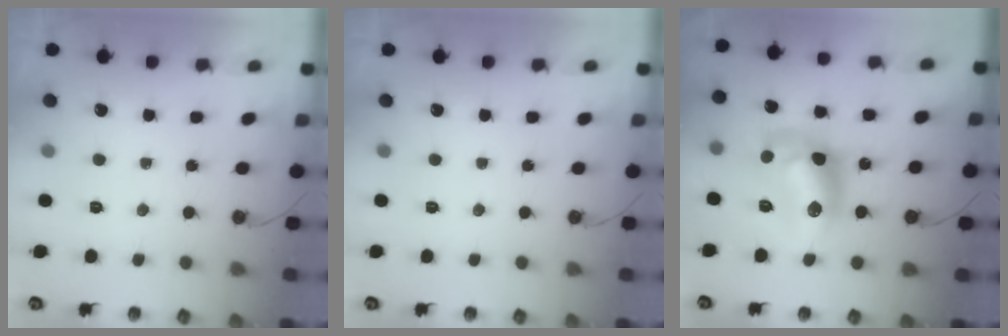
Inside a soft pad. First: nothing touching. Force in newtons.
{"total": 0.0}
{"total": 12.6, "press": 12.6, "slide": 0.8}